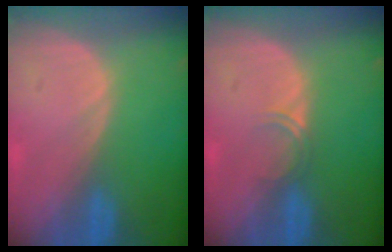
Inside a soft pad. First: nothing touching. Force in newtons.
{"total": 1.7, "press": 1.4, "slide": 1.0}